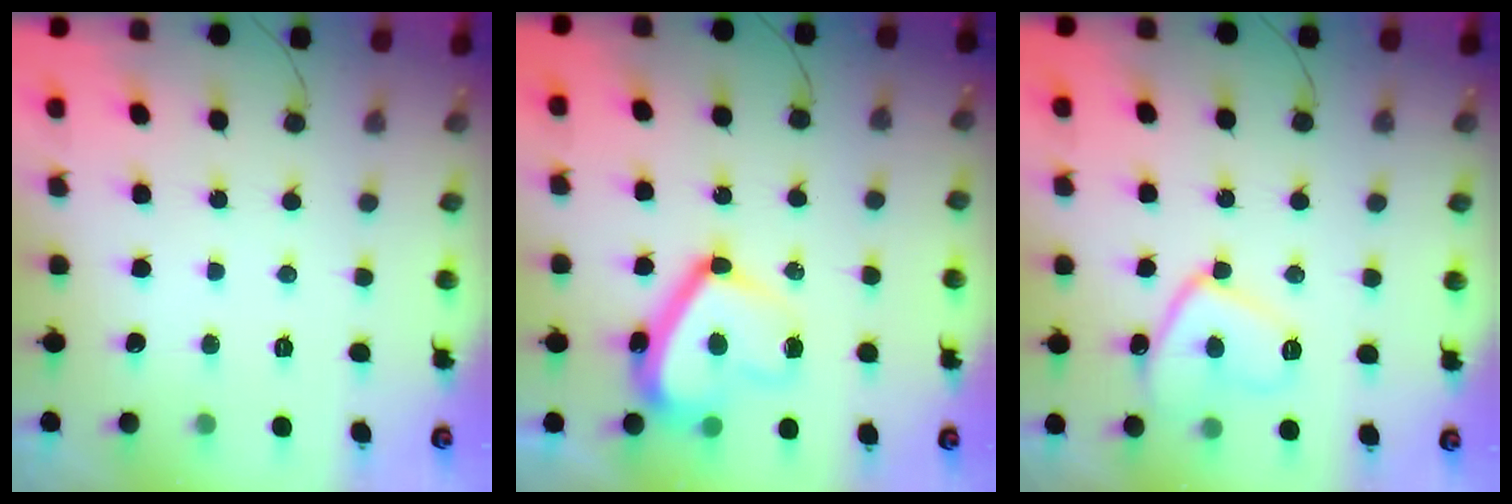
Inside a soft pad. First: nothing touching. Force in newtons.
{"total": 15.2, "press": 15.1, "slide": 1.8}
{"total": 11.1, "press": 11.0, "slide": 1.1}